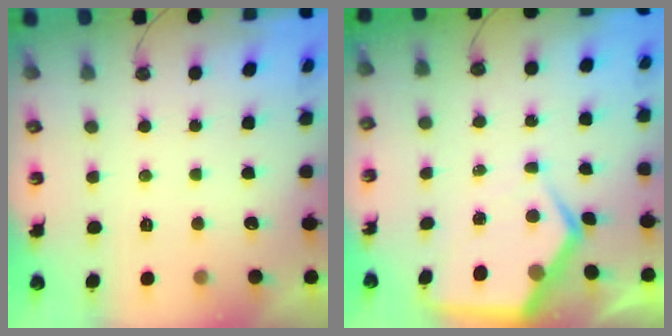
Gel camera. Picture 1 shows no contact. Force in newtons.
{"total": 9.3, "press": 9.2, "slide": 1.1}